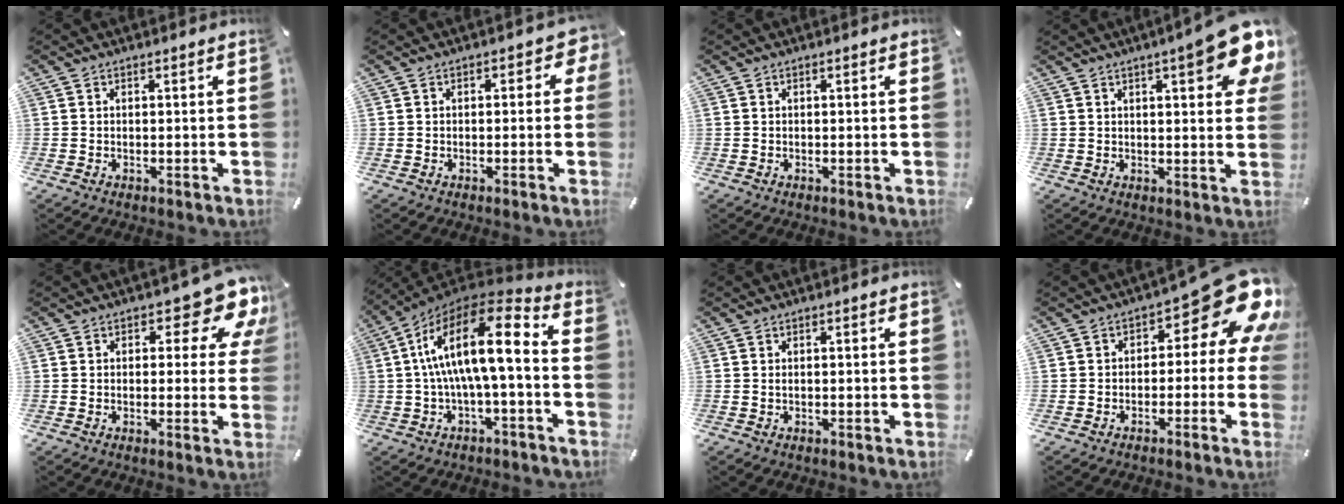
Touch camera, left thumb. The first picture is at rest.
{"total": 2.9, "force": [-0.1, 1.9, 2.2], "torque": [-0.028, 0.003, -0.007]}
{"total": 0.0}
{"total": 13.1, "force": [6.4, 3.3, 10.9], "torque": [-0.146, -0.031, 0.101]}
{"total": 10.2, "force": [5.2, 4.7, 7.4], "torque": [-0.088, -0.028, 0.084]}
{"total": 18.0, "force": [1.3, 6.0, 16.9], "torque": [-0.307, -0.013, 0.016]}
{"total": 0.6, "force": [0.1, 0.1, 0.5], "torque": [-0.011, 0.000, 0.002]}
{"total": 14.6, "force": [5.9, 6.8, 11.5], "torque": [-0.136, -0.046, 0.095]}